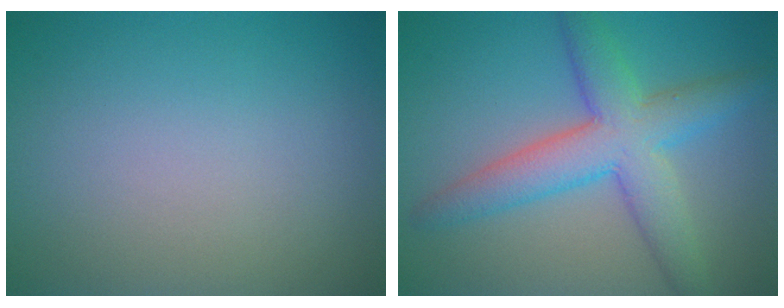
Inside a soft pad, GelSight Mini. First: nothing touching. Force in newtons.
{"total": 6.7, "press": 6.7, "slide": 0.2}